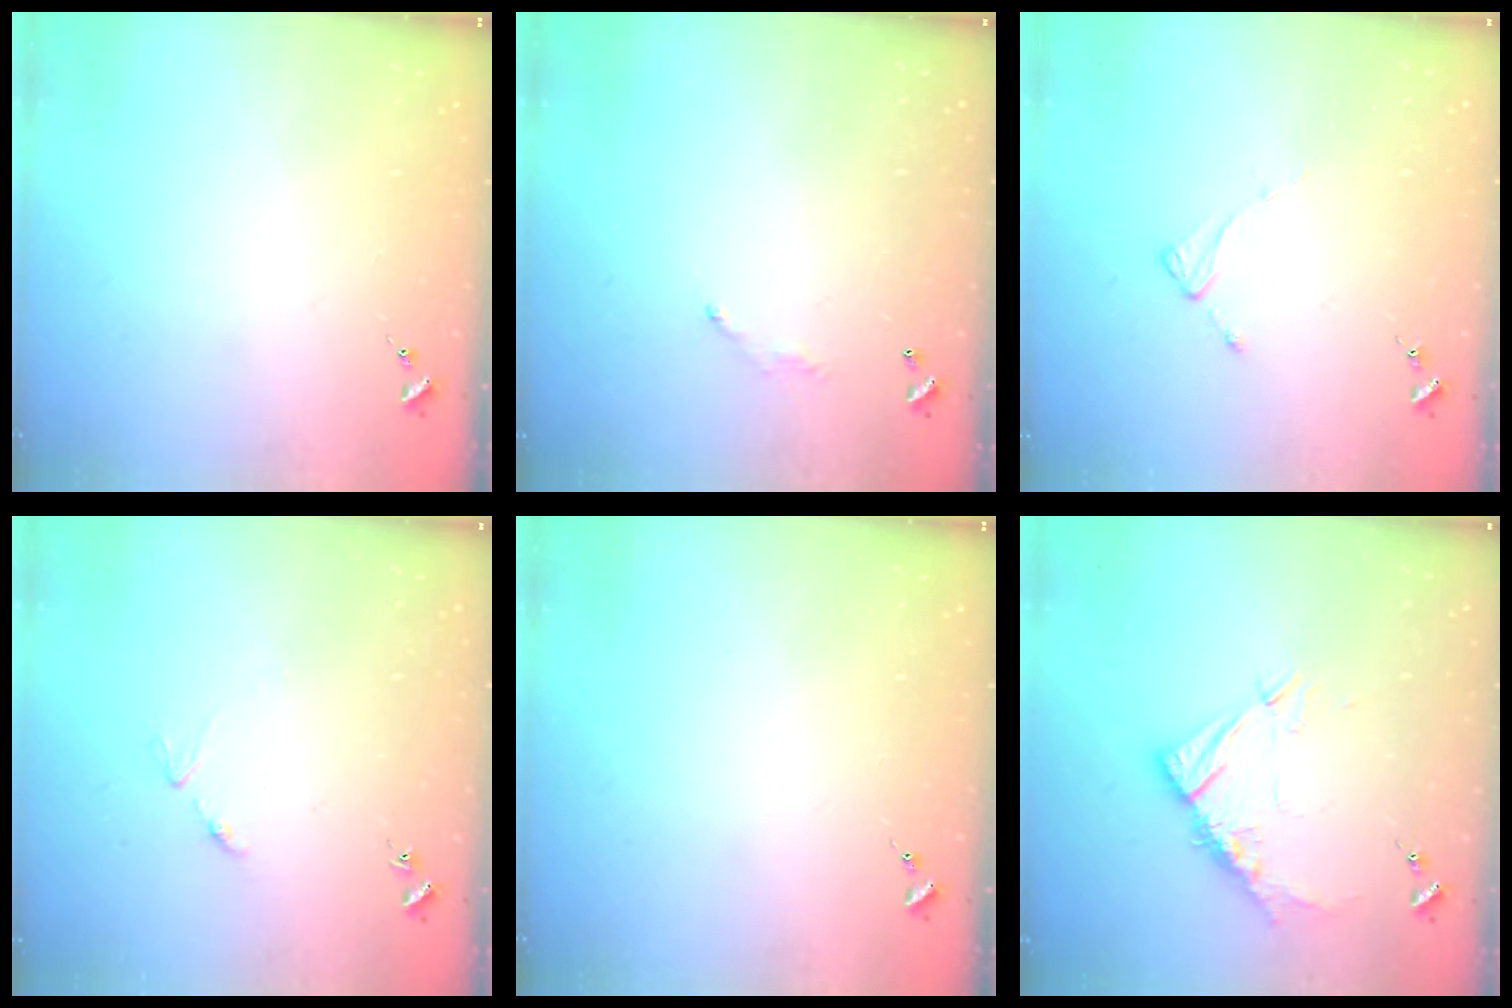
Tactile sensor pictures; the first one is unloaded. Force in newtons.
{"total": 4.0, "press": 4.0, "slide": 0.2}
{"total": 2.0, "press": 2.0, "slide": 0.3}
{"total": 3.8, "press": 3.8, "slide": 0.5}
{"total": 0.0}
{"total": 10.7, "press": 10.7, "slide": 0.9}